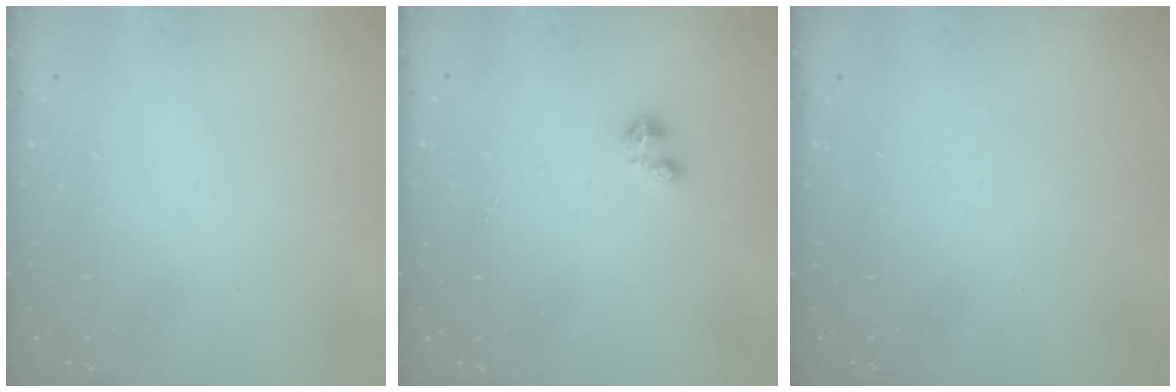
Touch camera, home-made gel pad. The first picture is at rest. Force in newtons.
{"total": 2.4, "press": 2.4, "slide": 0.3}
{"total": 0.0}